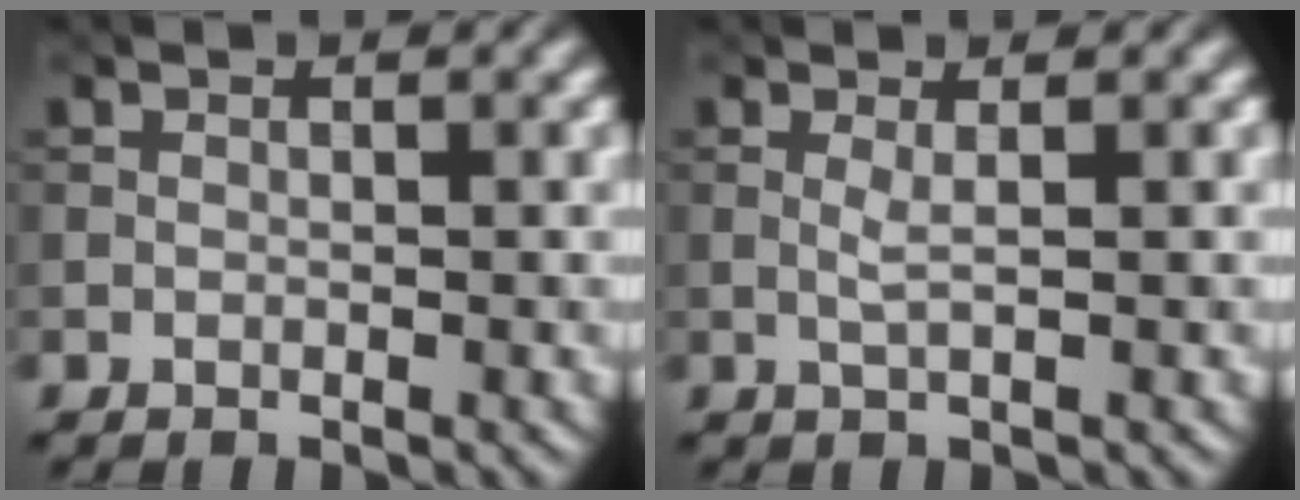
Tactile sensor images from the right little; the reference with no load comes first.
{"total": 1.0, "force": [0.2, 0.1, 1.0], "torque": [-0.023, 0.001, 0.002]}